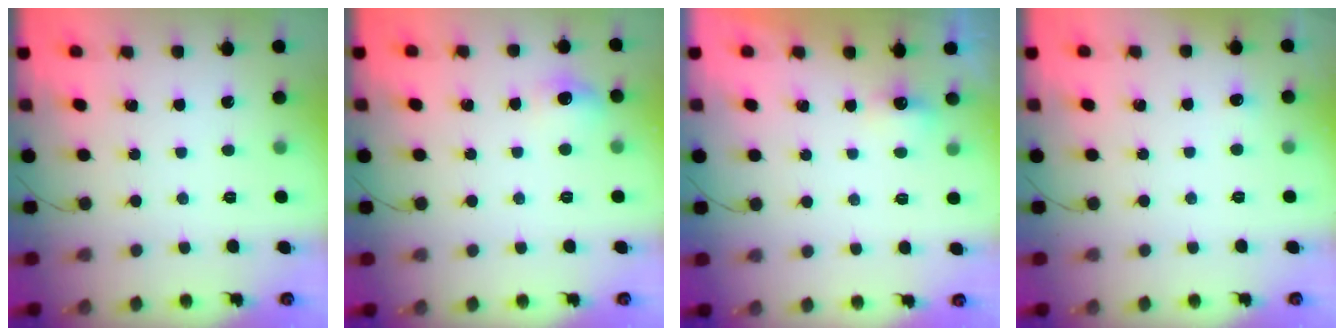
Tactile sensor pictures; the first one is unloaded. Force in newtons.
{"total": 6.9, "press": 6.8, "slide": 1.3}
{"total": 2.3, "press": 2.2, "slide": 0.7}
{"total": 12.0, "press": 2.8, "slide": 11.6}